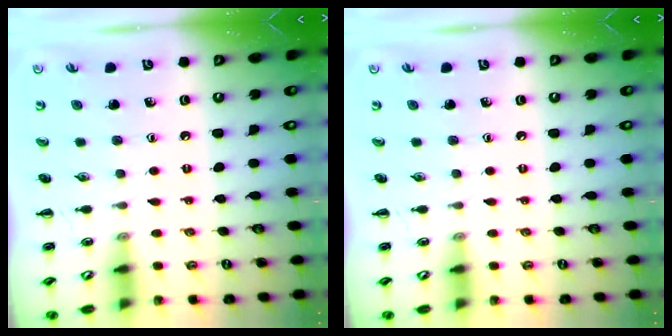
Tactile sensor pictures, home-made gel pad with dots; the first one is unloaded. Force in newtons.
{"total": 0.0}